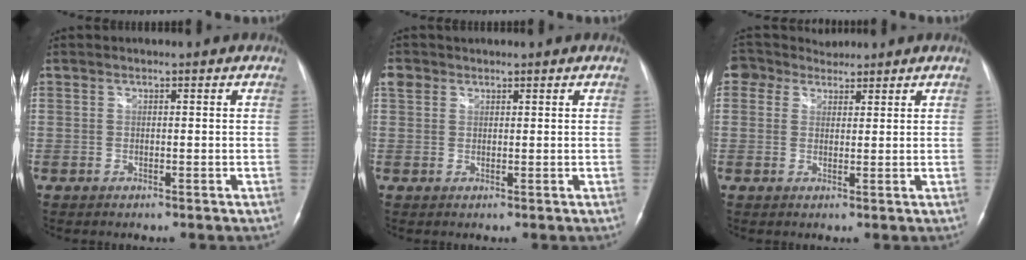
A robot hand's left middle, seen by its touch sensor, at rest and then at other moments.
{"total": 2.0, "force": [1.3, 1.5, 0.4], "torque": [-0.011, 0.015, 0.025]}
{"total": 3.8, "force": [3.3, 1.8, -0.1], "torque": [-0.006, 0.029, 0.061]}